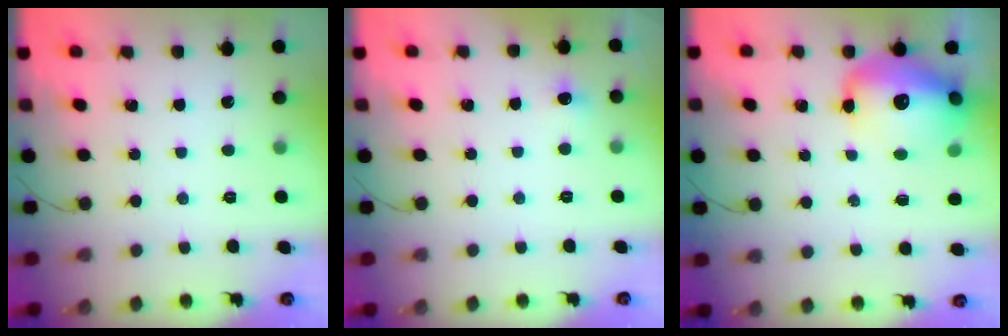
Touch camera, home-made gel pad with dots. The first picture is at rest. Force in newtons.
{"total": 4.0, "press": 3.6, "slide": 1.7}
{"total": 16.7, "press": 16.3, "slide": 3.4}